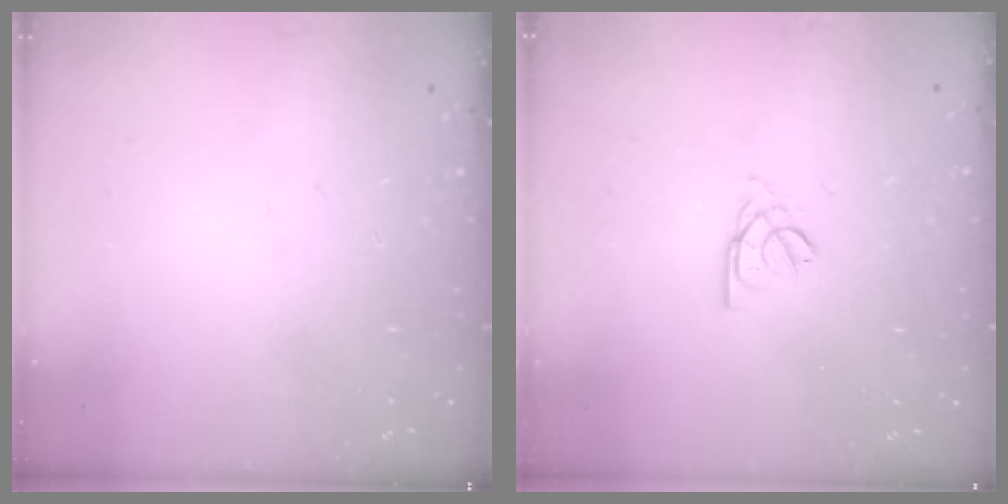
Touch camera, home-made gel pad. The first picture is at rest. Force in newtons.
{"total": 2.5, "press": 2.5, "slide": 0.5}